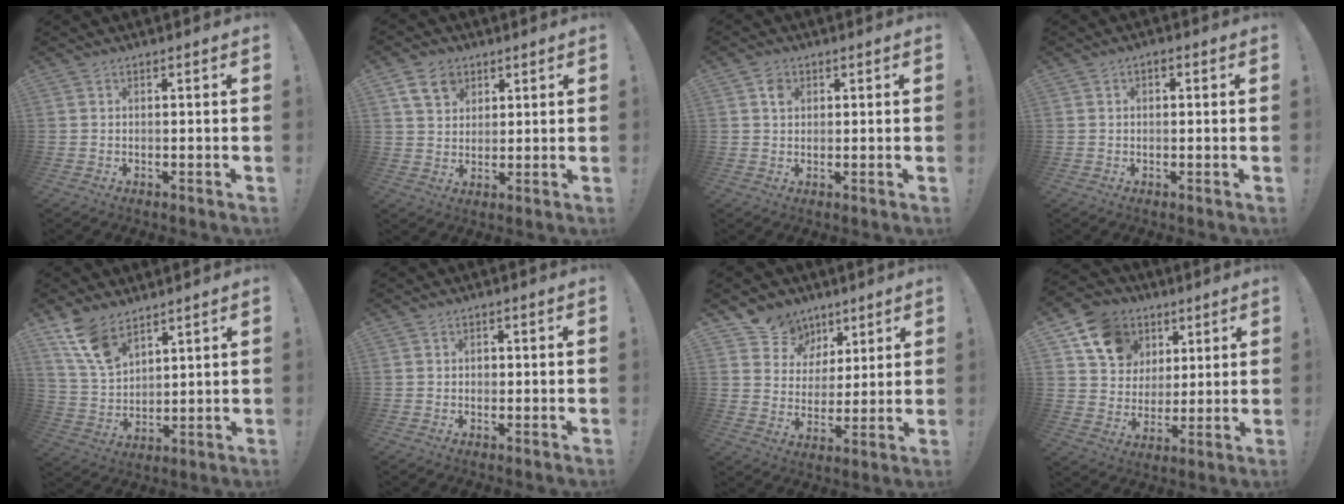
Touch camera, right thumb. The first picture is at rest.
{"total": 7.8, "force": [4.2, 5.8, 3.1], "torque": [-0.050, -0.012, 0.081]}
{"total": 2.6, "force": [1.0, 2.1, 1.1], "torque": [-0.003, -0.004, 0.014]}
{"total": 1.4, "force": [-0.5, 1.0, 0.8], "torque": [-0.021, 0.009, -0.009]}
{"total": 11.0, "force": [8.0, 5.4, 5.3], "torque": [-0.107, -0.039, 0.158]}
{"total": 1.2, "force": [-0.4, 1.0, 0.5], "torque": [-0.012, 0.005, -0.008]}
{"total": 9.9, "force": [5.8, 7.8, 1.4], "torque": [-0.017, -0.046, 0.117]}
{"total": 13.6, "force": [6.6, 11.0, 4.3], "torque": [-0.062, -0.032, 0.133]}